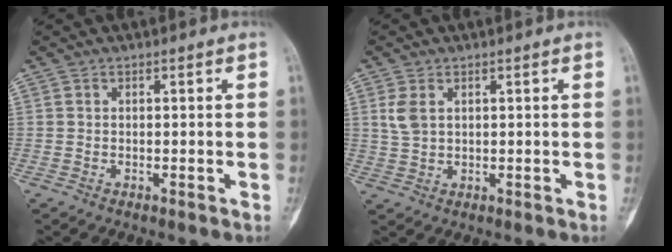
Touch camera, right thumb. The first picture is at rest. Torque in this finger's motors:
{"motor_torque": [0.36, 0.36, 0.34, 0.25, 0.02]}